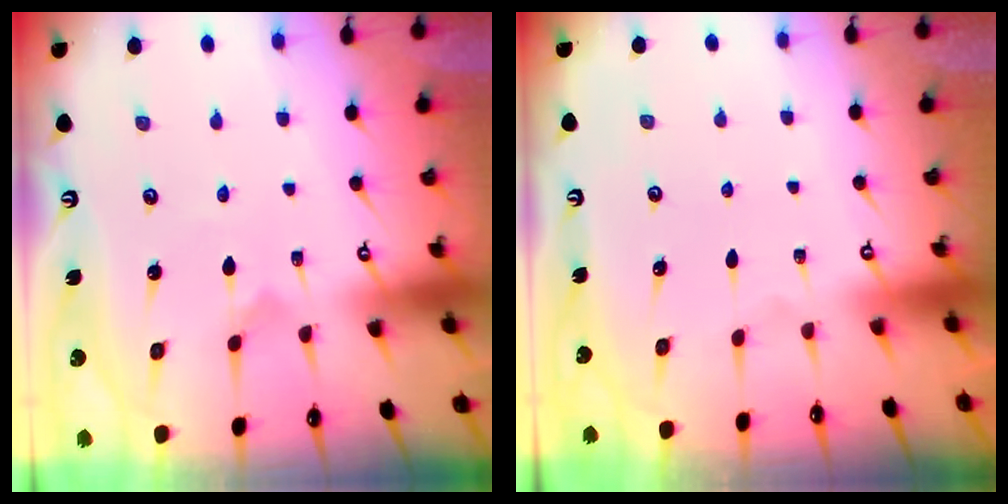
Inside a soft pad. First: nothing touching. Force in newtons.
{"total": 0.0}